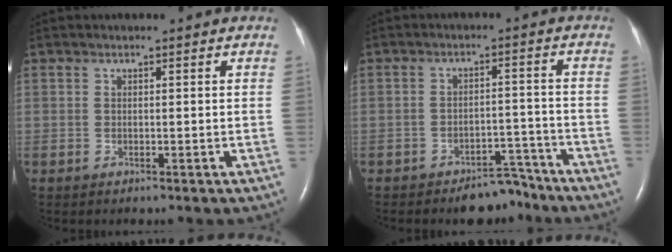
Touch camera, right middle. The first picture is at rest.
{"total": 5.4, "force": [-4.8, 2.1, 1.3], "torque": [-0.011, 0.012, -0.071]}